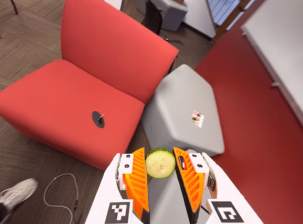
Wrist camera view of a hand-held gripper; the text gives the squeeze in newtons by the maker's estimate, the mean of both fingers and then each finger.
{"total": 7.8, "left": 8.3, "right": 7.2}